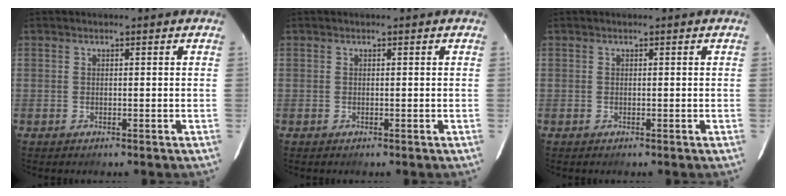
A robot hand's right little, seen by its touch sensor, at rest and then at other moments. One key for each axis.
{"total": 0.0}
{"total": 0.0}